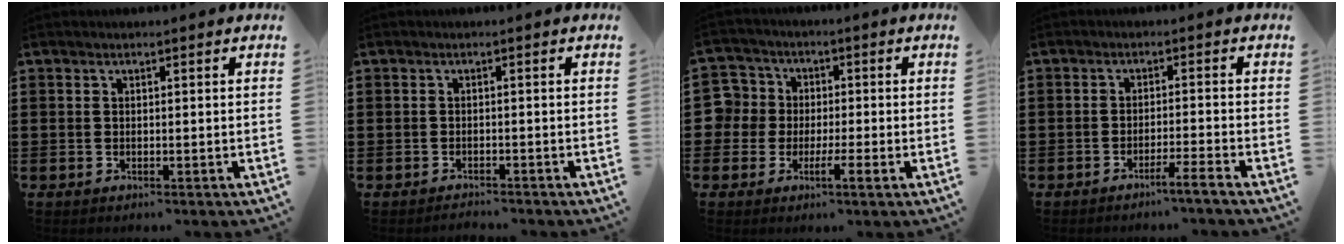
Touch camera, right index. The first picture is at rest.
{"total": 1.2, "force": [-1.2, 0.1, -0.2], "torque": [-0.001, 0.002, -0.026]}
{"total": 5.0, "force": [-1.1, 4.6, 1.5], "torque": [-0.066, 0.008, -0.030]}
{"total": 2.8, "force": [-2.3, -0.8, 1.4], "torque": [-0.021, -0.005, -0.043]}